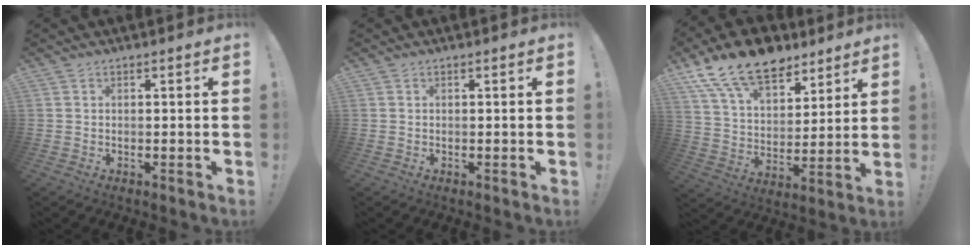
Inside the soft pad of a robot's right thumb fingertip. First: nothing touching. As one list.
[{"total": 0.0}, {"total": 17.9, "force": [12.5, 9.5, 8.6], "torque": [-0.152, -0.081, 0.231]}]